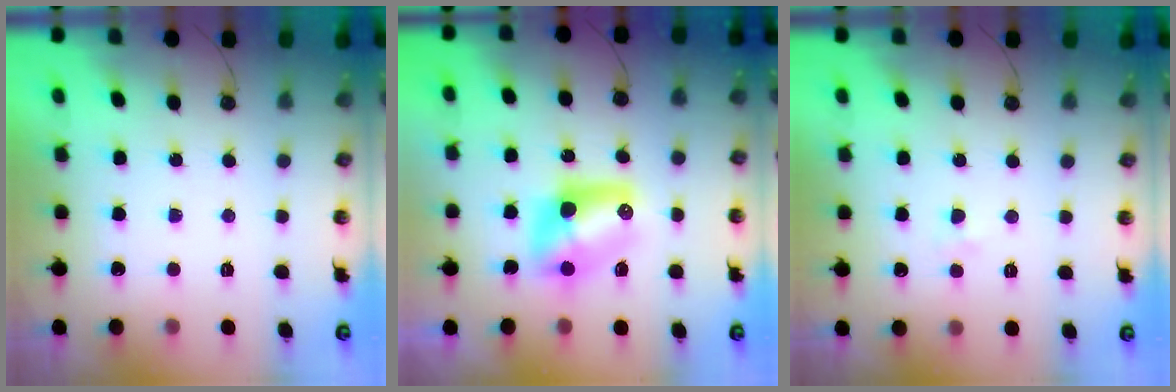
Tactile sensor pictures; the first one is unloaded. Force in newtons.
{"total": 8.8, "press": 8.8, "slide": 0.8}
{"total": 1.9, "press": 1.8, "slide": 0.4}